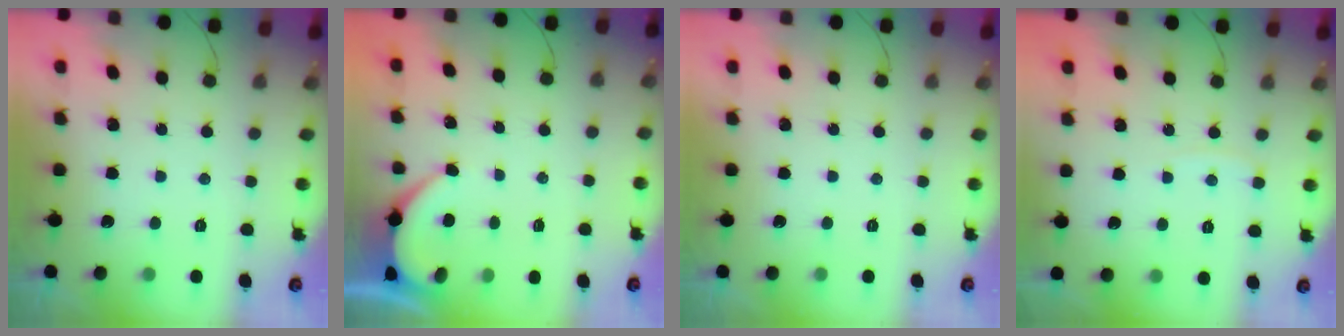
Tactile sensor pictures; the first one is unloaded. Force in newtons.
{"total": 2.2, "press": 2.2, "slide": 0.2}
{"total": 0.0}
{"total": 3.6, "press": 3.6, "slide": 0.4}